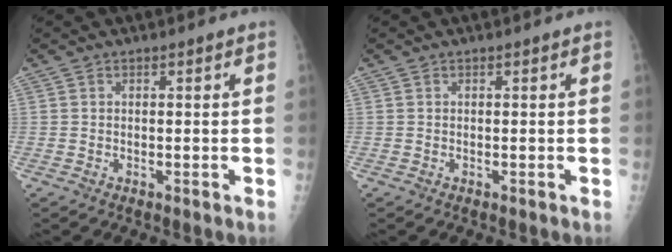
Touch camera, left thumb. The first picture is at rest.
{"total": 0.0}